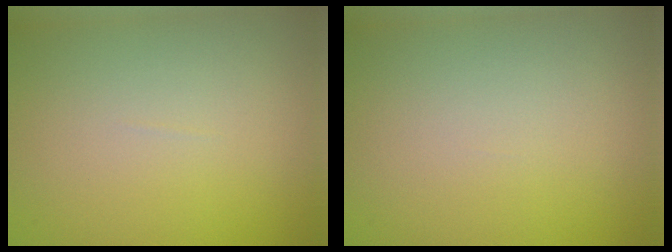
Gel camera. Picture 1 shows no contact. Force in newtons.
{"total": 0.0}